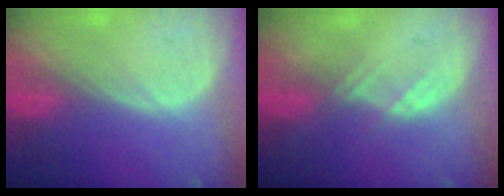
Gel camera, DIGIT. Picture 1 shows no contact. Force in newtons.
{"total": 2.3, "press": 2.1, "slide": 0.7}